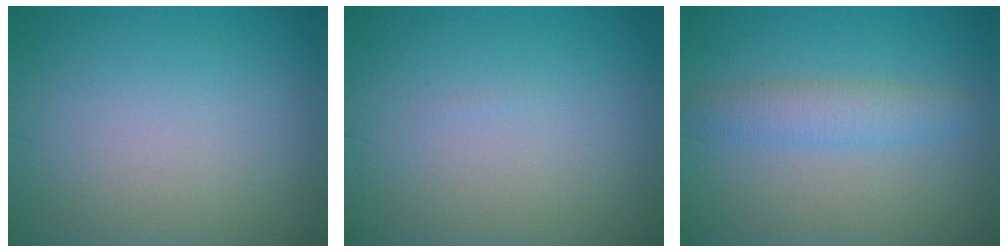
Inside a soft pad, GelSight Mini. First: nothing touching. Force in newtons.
{"total": 0.0}
{"total": 2.7, "press": 2.7, "slide": 0.1}